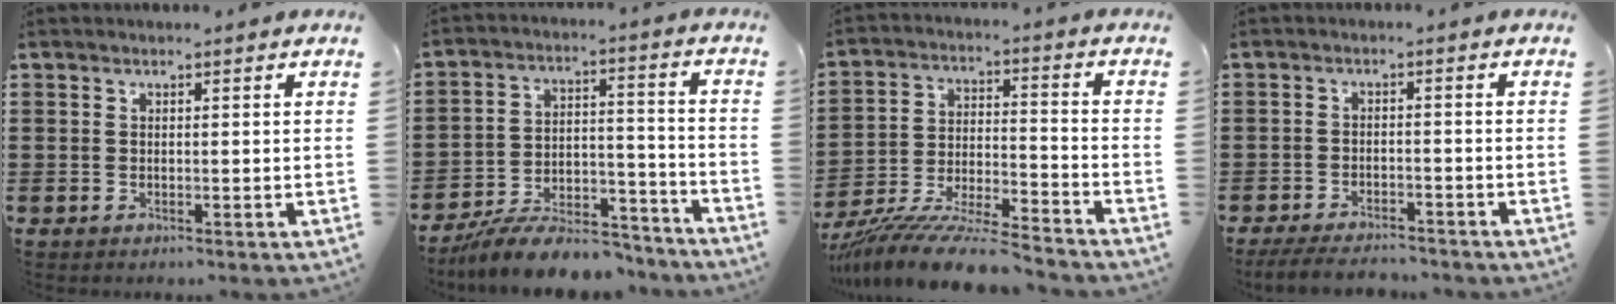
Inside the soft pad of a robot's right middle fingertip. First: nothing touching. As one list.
[{"total": 9.5, "force": [-8.8, 1.9, 2.9], "torque": [-0.040, 0.034, -0.166]}, {"total": 11.0, "force": [-10.2, 0.3, 4.1], "torque": [-0.074, 0.016, -0.202]}, {"total": 3.8, "force": [-3.6, 0.6, 1.1], "torque": [-0.024, 0.000, -0.075]}]